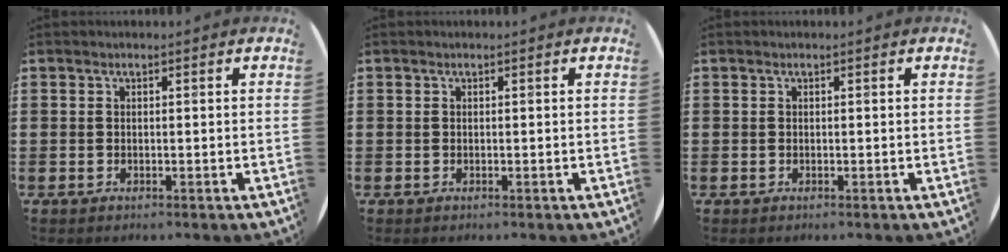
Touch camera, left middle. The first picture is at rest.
{"total": 0.0}
{"total": 0.0}